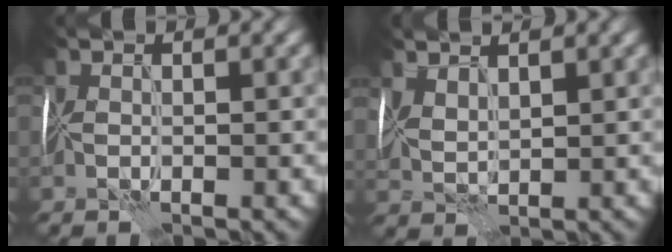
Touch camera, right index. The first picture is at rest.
{"total": 2.7, "force": [2.1, 1.1, 1.4], "torque": [-0.039, 0.008, 0.044]}